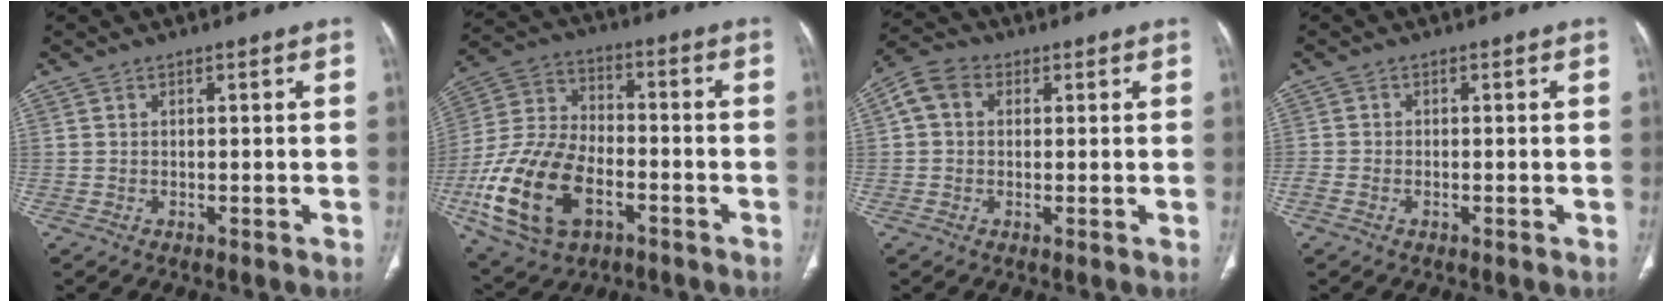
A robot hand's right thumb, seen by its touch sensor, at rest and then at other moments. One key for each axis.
{"total": 20.2, "fx": -7.2, "fy": 12.3, "fz": 14.4, "tx": -0.277, "ty": 0.026, "tz": -0.125}
{"total": 5.6, "fx": 1.1, "fy": 4.5, "fz": 3.2, "tx": -0.059, "ty": 0.017, "tz": 0.014}
{"total": 3.2, "fx": -1.6, "fy": 1.8, "fz": 2.1, "tx": -0.056, "ty": 0.008, "tz": -0.034}